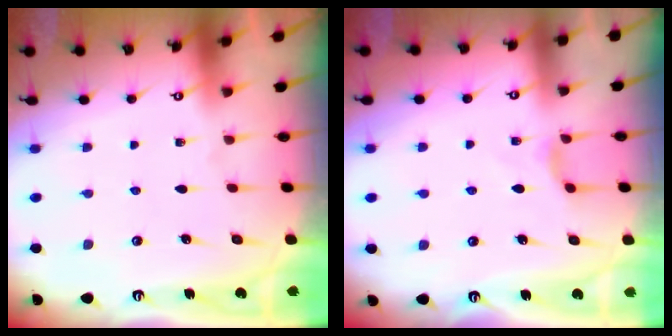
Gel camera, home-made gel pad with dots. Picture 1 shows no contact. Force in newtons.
{"total": 3.0, "press": 2.9, "slide": 0.5}